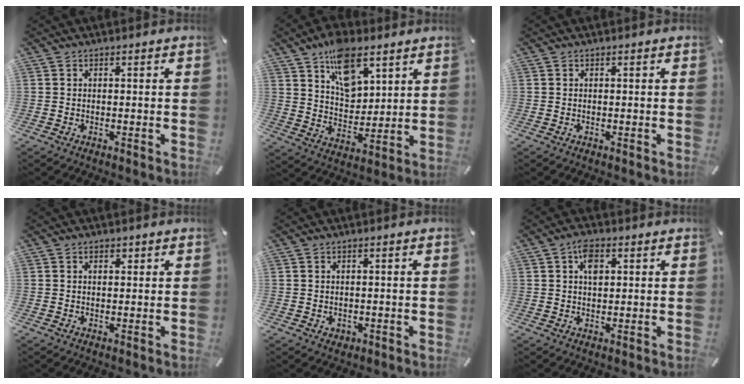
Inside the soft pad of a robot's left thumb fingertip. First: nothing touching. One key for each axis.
{"total": 11.9, "fx": 7.2, "fy": 7.3, "fz": 6.0, "tx": -0.089, "ty": -0.038, "tz": 0.130}
{"total": 0.0}
{"total": 1.3, "fx": 0.5, "fy": 0.9, "fz": 0.8, "tx": -0.008, "ty": 0.002, "tz": 0.006}
{"total": 1.2, "fx": -0.2, "fy": 1.2, "fz": 0.3, "tx": -0.007, "ty": 0.006, "tz": -0.006}
{"total": 4.3, "fx": 1.4, "fy": 2.6, "fz": 3.1, "tx": -0.052, "ty": 0.001, "tz": 0.021}